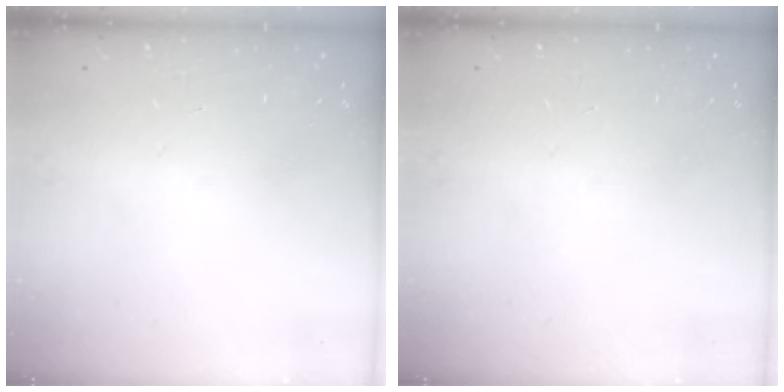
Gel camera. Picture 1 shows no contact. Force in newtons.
{"total": 0.0}